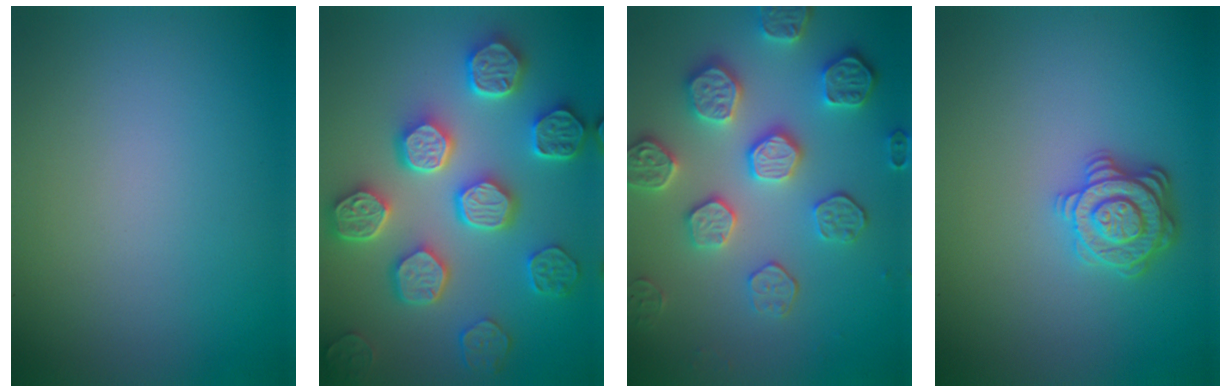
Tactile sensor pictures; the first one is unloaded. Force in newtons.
{"total": 8.0, "press": 6.4, "slide": 4.7}
{"total": 5.6, "press": 5.1, "slide": 2.3}
{"total": 3.6, "press": 3.3, "slide": 1.5}